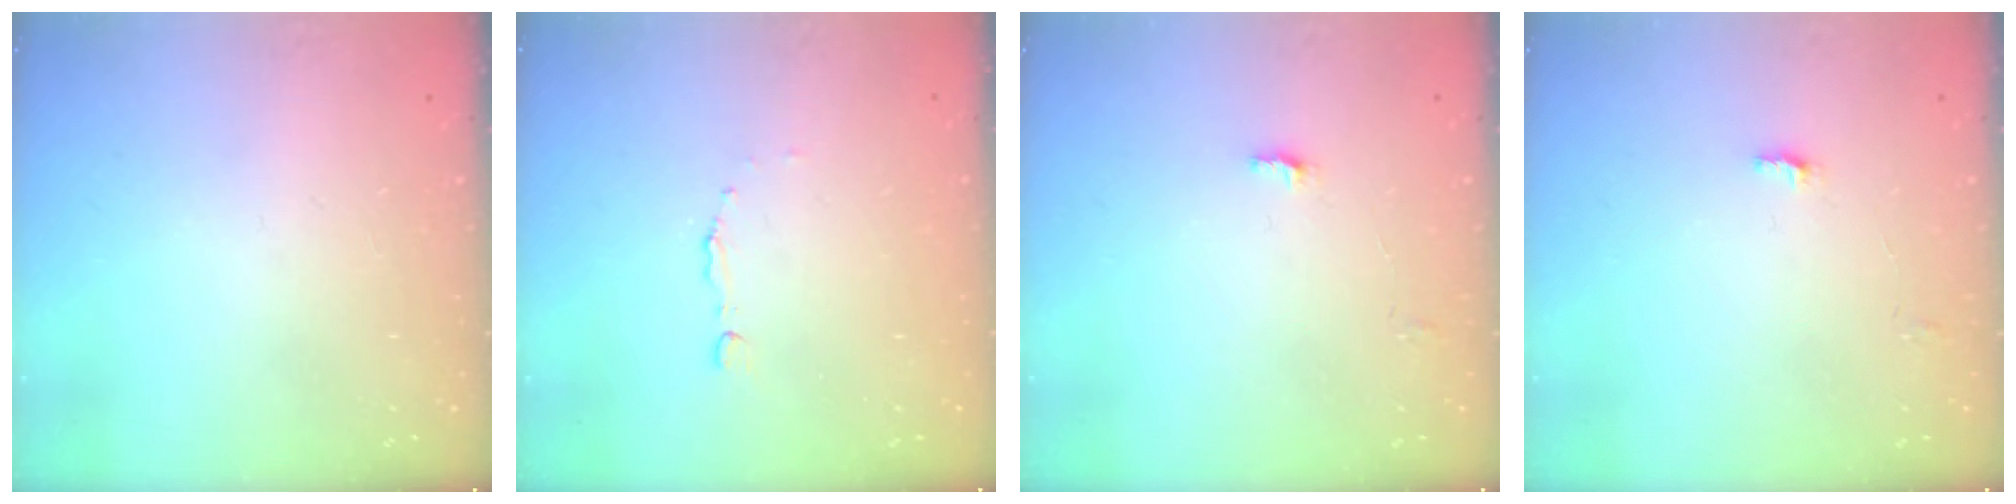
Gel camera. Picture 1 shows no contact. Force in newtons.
{"total": 1.7, "press": 1.7, "slide": 0.2}
{"total": 2.9, "press": 2.9, "slide": 0.1}
{"total": 2.9, "press": 2.9, "slide": 0.1}